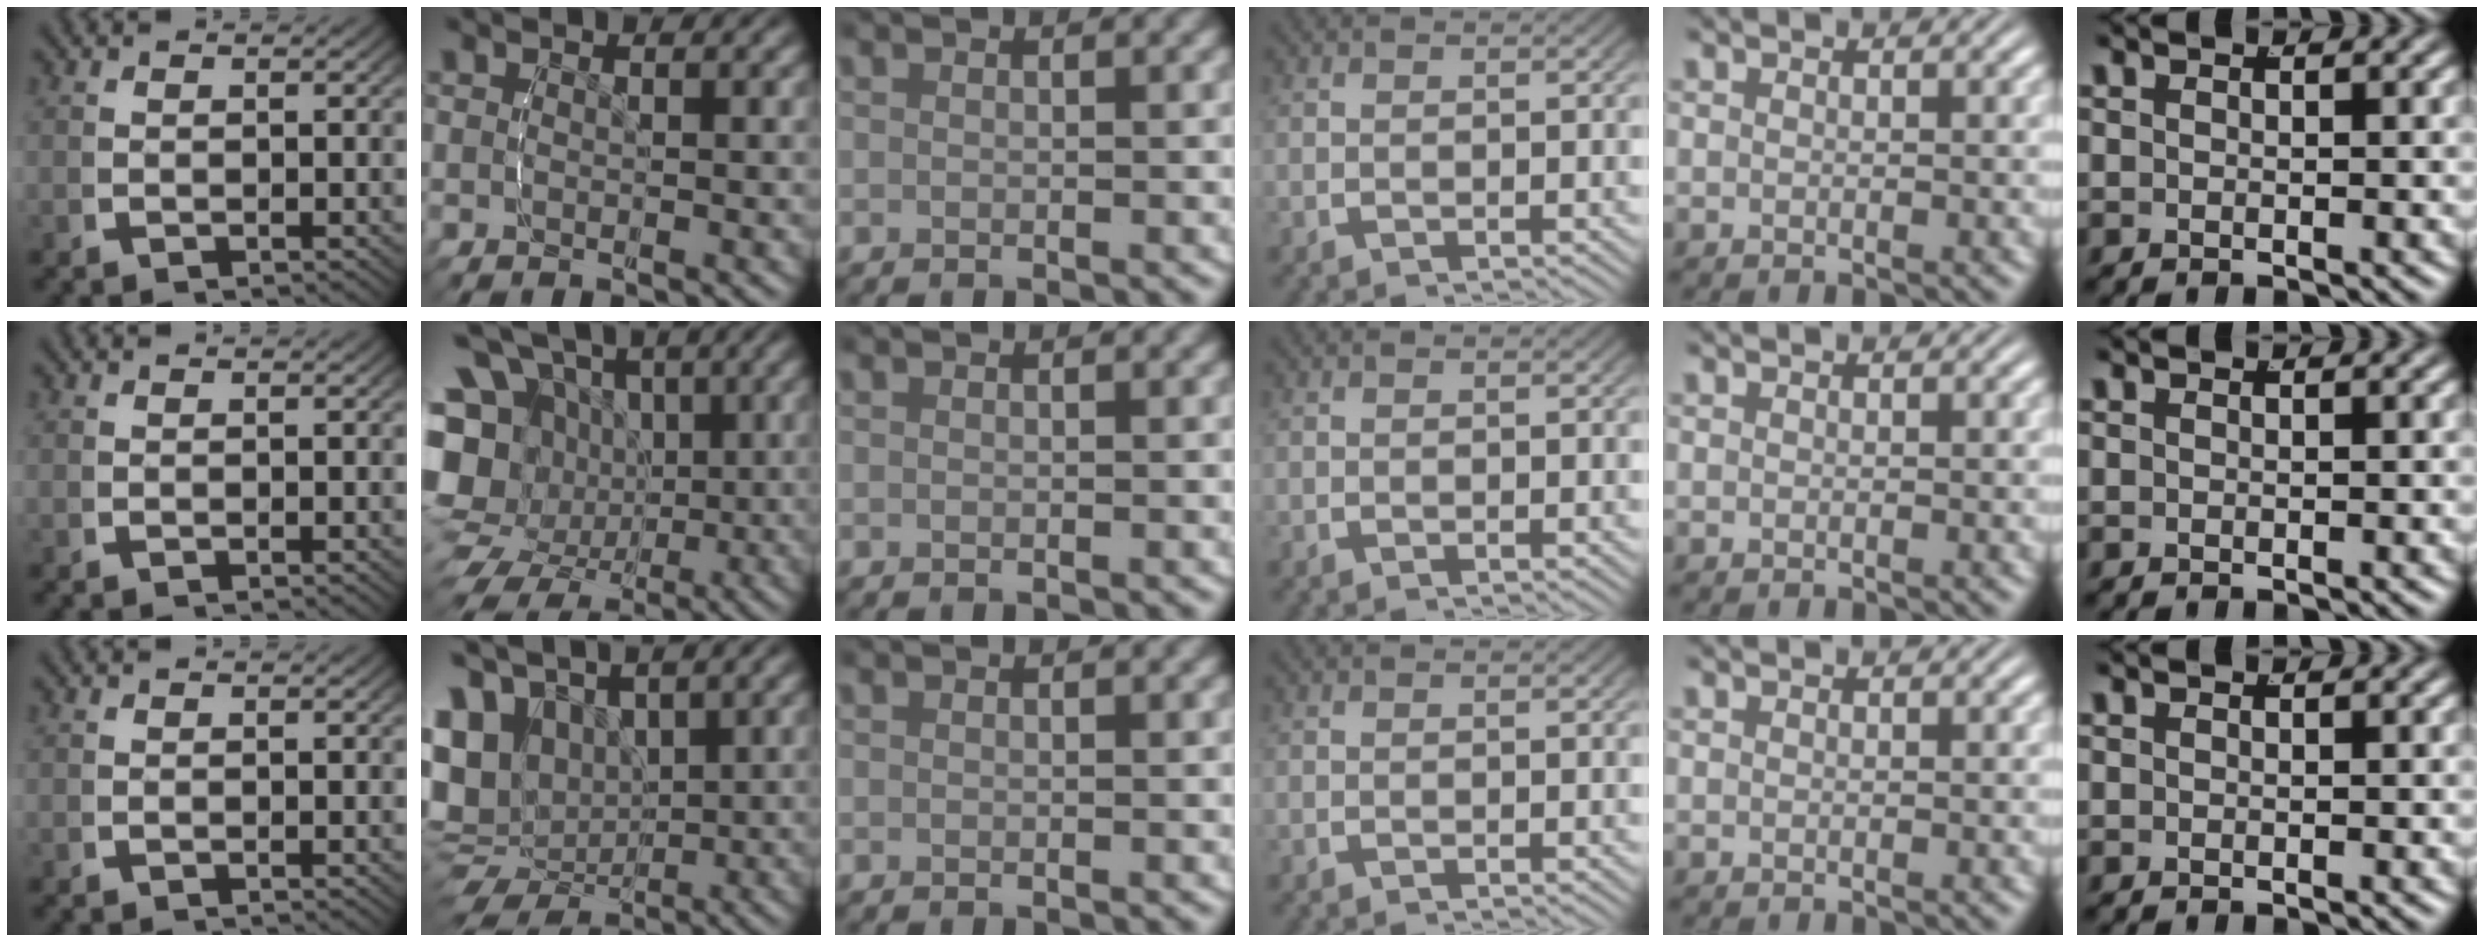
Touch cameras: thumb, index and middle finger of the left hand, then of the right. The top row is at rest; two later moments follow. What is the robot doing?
{"motion": "grasp_and_lifting", "object": "scissors"}